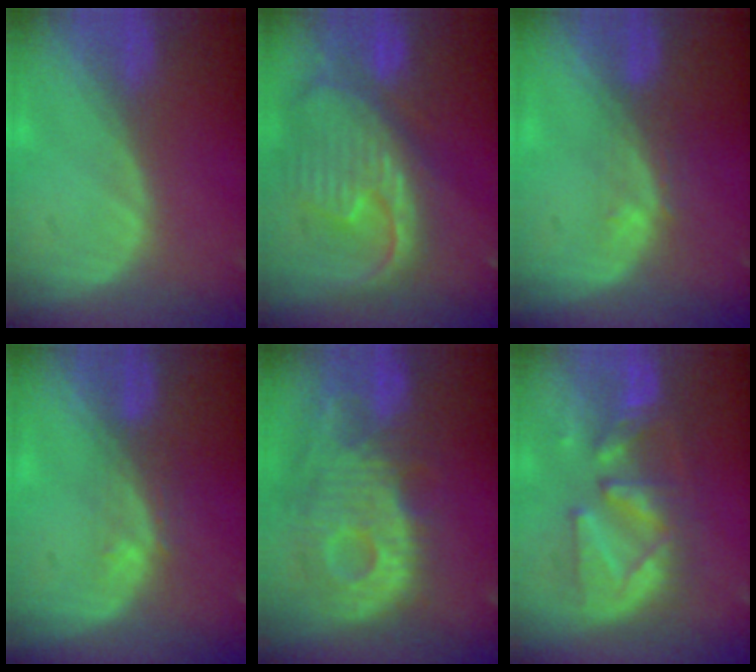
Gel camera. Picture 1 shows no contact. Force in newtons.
{"total": 12.5, "press": 10.7, "slide": 6.5}
{"total": 2.9, "press": 2.4, "slide": 1.7}
{"total": 2.9, "press": 2.4, "slide": 1.7}
{"total": 12.2, "press": 10.9, "slide": 5.6}
{"total": 9.4, "press": 9.3, "slide": 0.9}